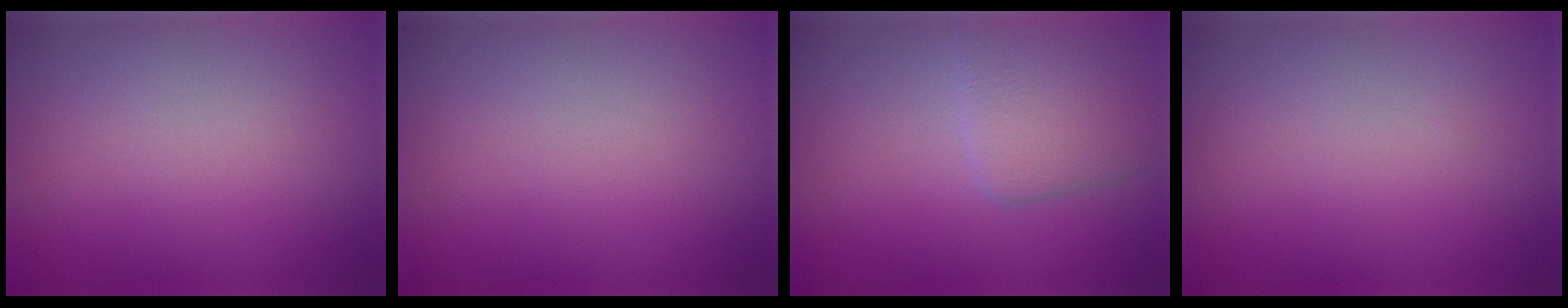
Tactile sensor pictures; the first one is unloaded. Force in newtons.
{"total": 0.0}
{"total": 3.6, "press": 3.6, "slide": 0.1}
{"total": 0.0}